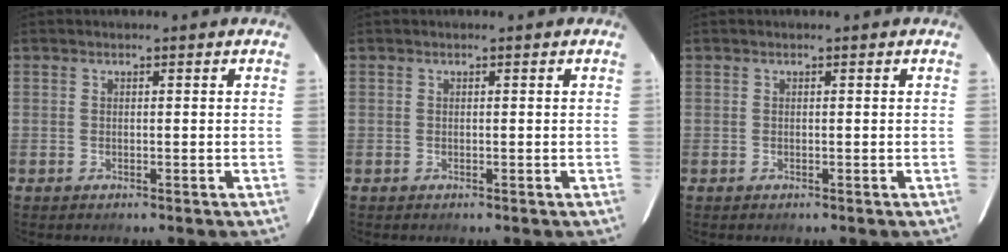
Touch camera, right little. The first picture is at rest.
{"total": 0.0}
{"total": 0.0}